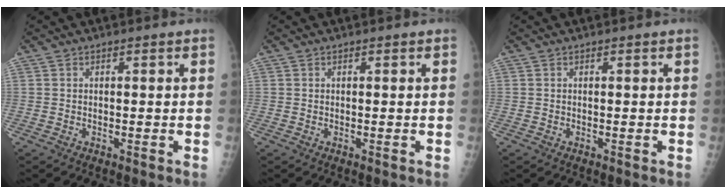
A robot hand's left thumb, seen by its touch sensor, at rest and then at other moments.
{"total": 0.0}
{"total": 0.0}